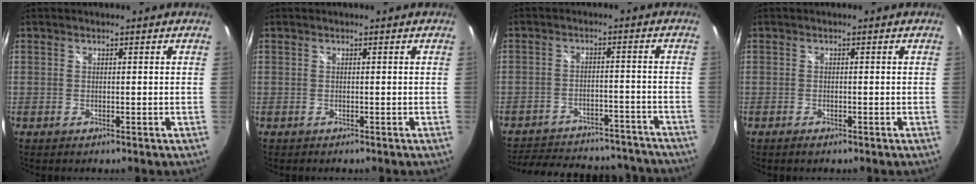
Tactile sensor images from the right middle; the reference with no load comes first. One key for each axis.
{"total": 0.0}
{"total": 24.4, "fx": -21.3, "fy": 8.3, "fz": 8.6, "tx": -0.180, "ty": 0.027, "tz": -0.260}
{"total": 1.3, "fx": -1.0, "fy": 0.5, "fz": 0.8, "tx": -0.015, "ty": -0.005, "tz": -0.019}